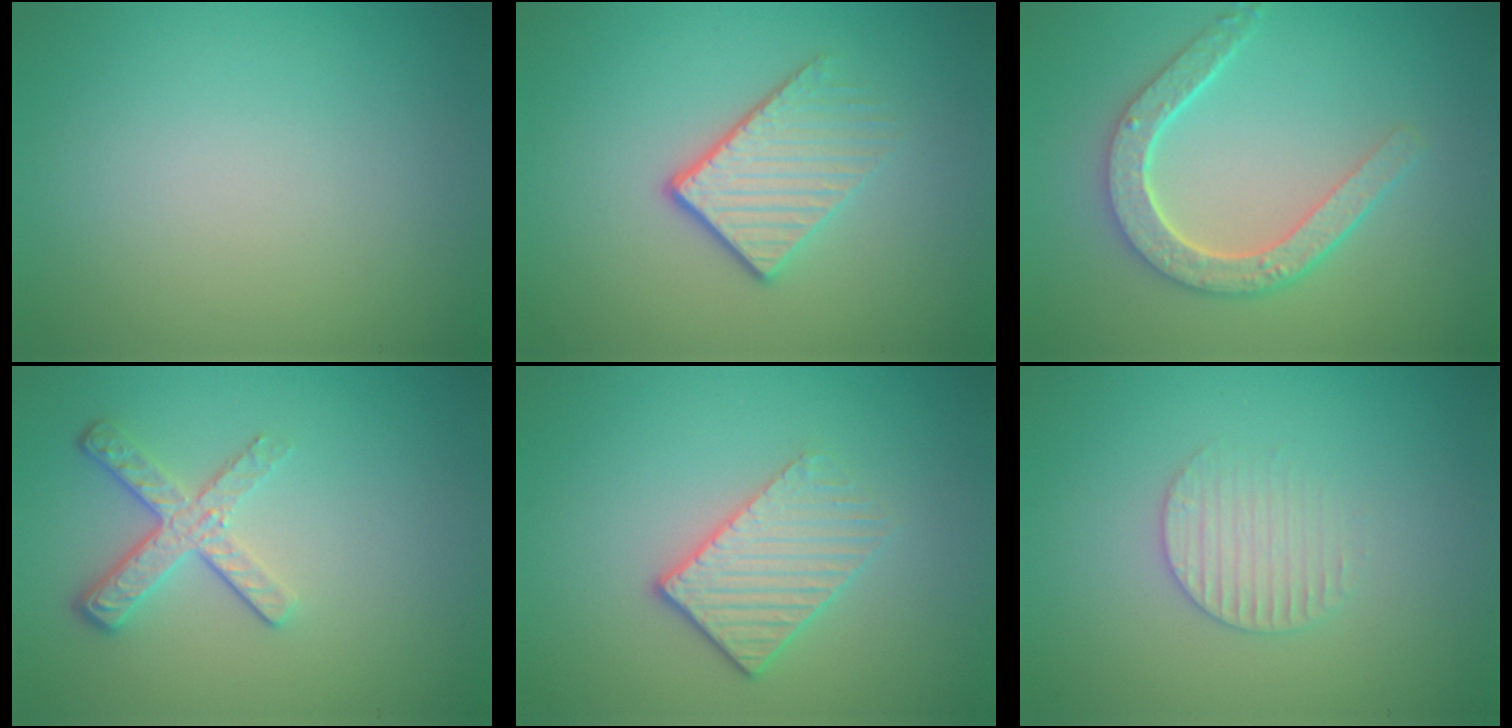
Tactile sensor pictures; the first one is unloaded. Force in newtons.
{"total": 3.9, "press": 2.8, "slide": 2.8}
{"total": 4.5, "press": 3.6, "slide": 2.8}
{"total": 3.7, "press": 2.7, "slide": 2.4}
{"total": 3.3, "press": 2.7, "slide": 1.9}
{"total": 2.2, "press": 2.1, "slide": 0.5}